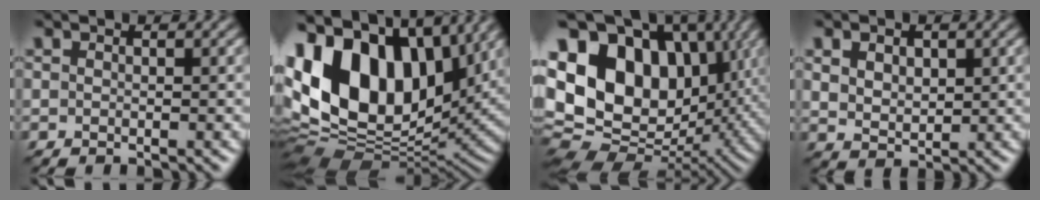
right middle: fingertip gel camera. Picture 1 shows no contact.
{"total": 17.5, "force": [5.7, 11.2, 12.2], "torque": [-0.249, 0.026, 0.091]}
{"total": 17.3, "force": [3.8, 12.2, 11.6], "torque": [-0.234, 0.025, 0.062]}
{"total": 3.0, "force": [1.1, 2.0, 2.0], "torque": [-0.040, -0.003, 0.024]}